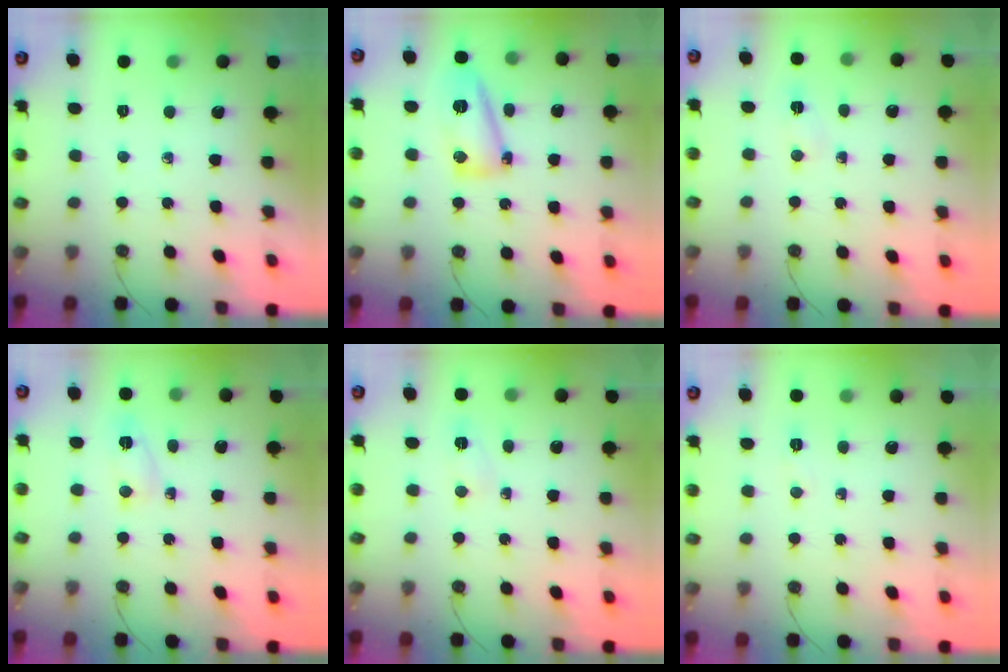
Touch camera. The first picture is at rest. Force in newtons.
{"total": 11.4, "press": 11.1, "slide": 2.3}
{"total": 2.3, "press": 2.3, "slide": 0.3}
{"total": 3.2, "press": 3.2, "slide": 0.1}
{"total": 2.7, "press": 2.4, "slide": 1.1}
{"total": 3.8, "press": 3.7, "slide": 0.6}